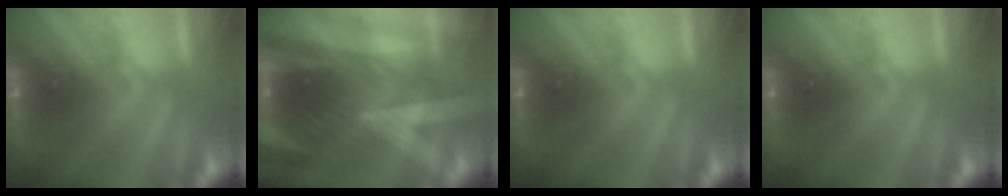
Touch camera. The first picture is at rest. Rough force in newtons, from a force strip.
{"total": 2.9}
{"total": 0.0}
{"total": 0.0}